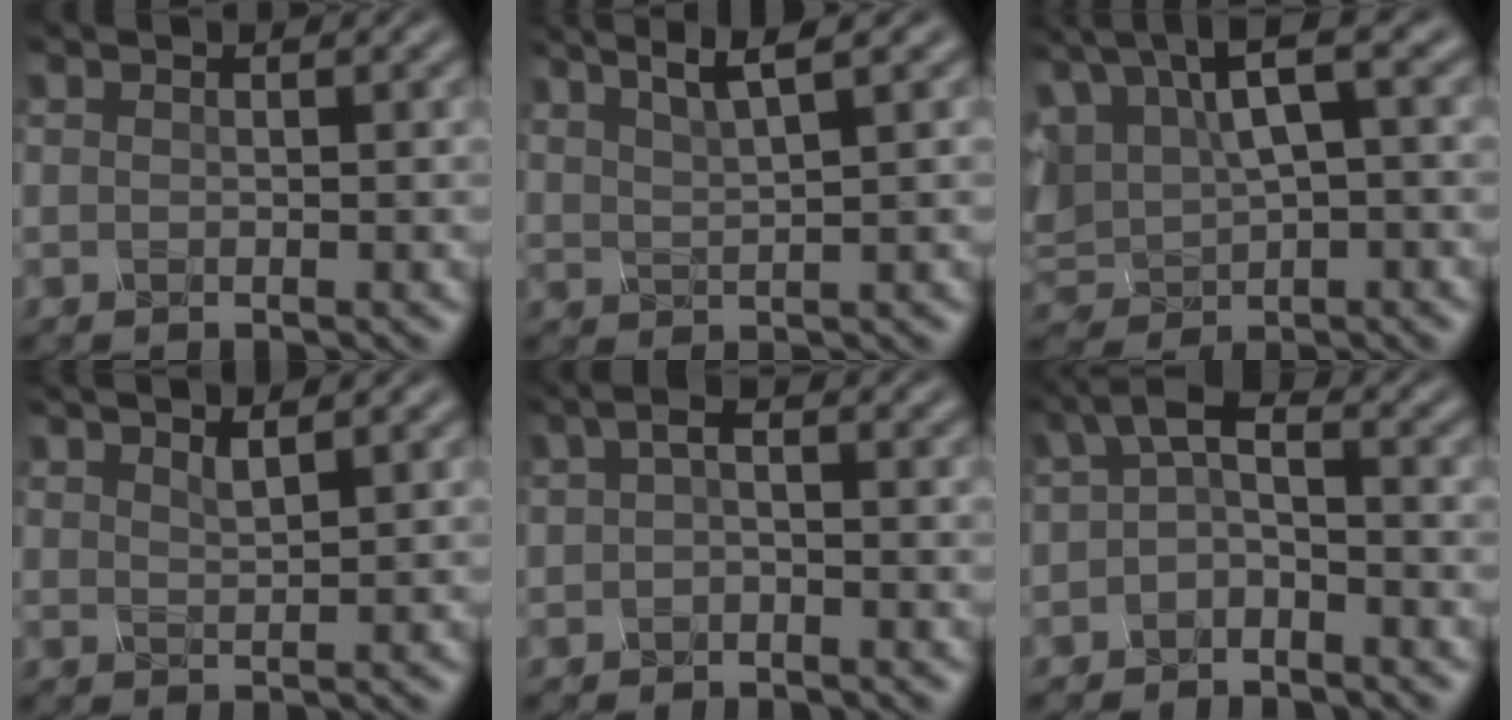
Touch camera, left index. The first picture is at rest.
{"total": 3.5, "force": [2.3, 0.5, 2.6], "torque": [-0.043, 0.010, 0.045]}
{"total": 7.4, "force": [2.8, 3.1, 6.1], "torque": [-0.137, 0.023, 0.048]}
{"total": 1.4, "force": [1.0, 0.3, 0.8], "torque": [-0.010, 0.003, 0.019]}
{"total": 1.6, "force": [-0.3, 0.9, 1.3], "torque": [-0.026, 0.011, -0.009]}
{"total": 3.0, "force": [-0.8, 1.7, 2.4], "torque": [-0.045, 0.014, -0.023]}